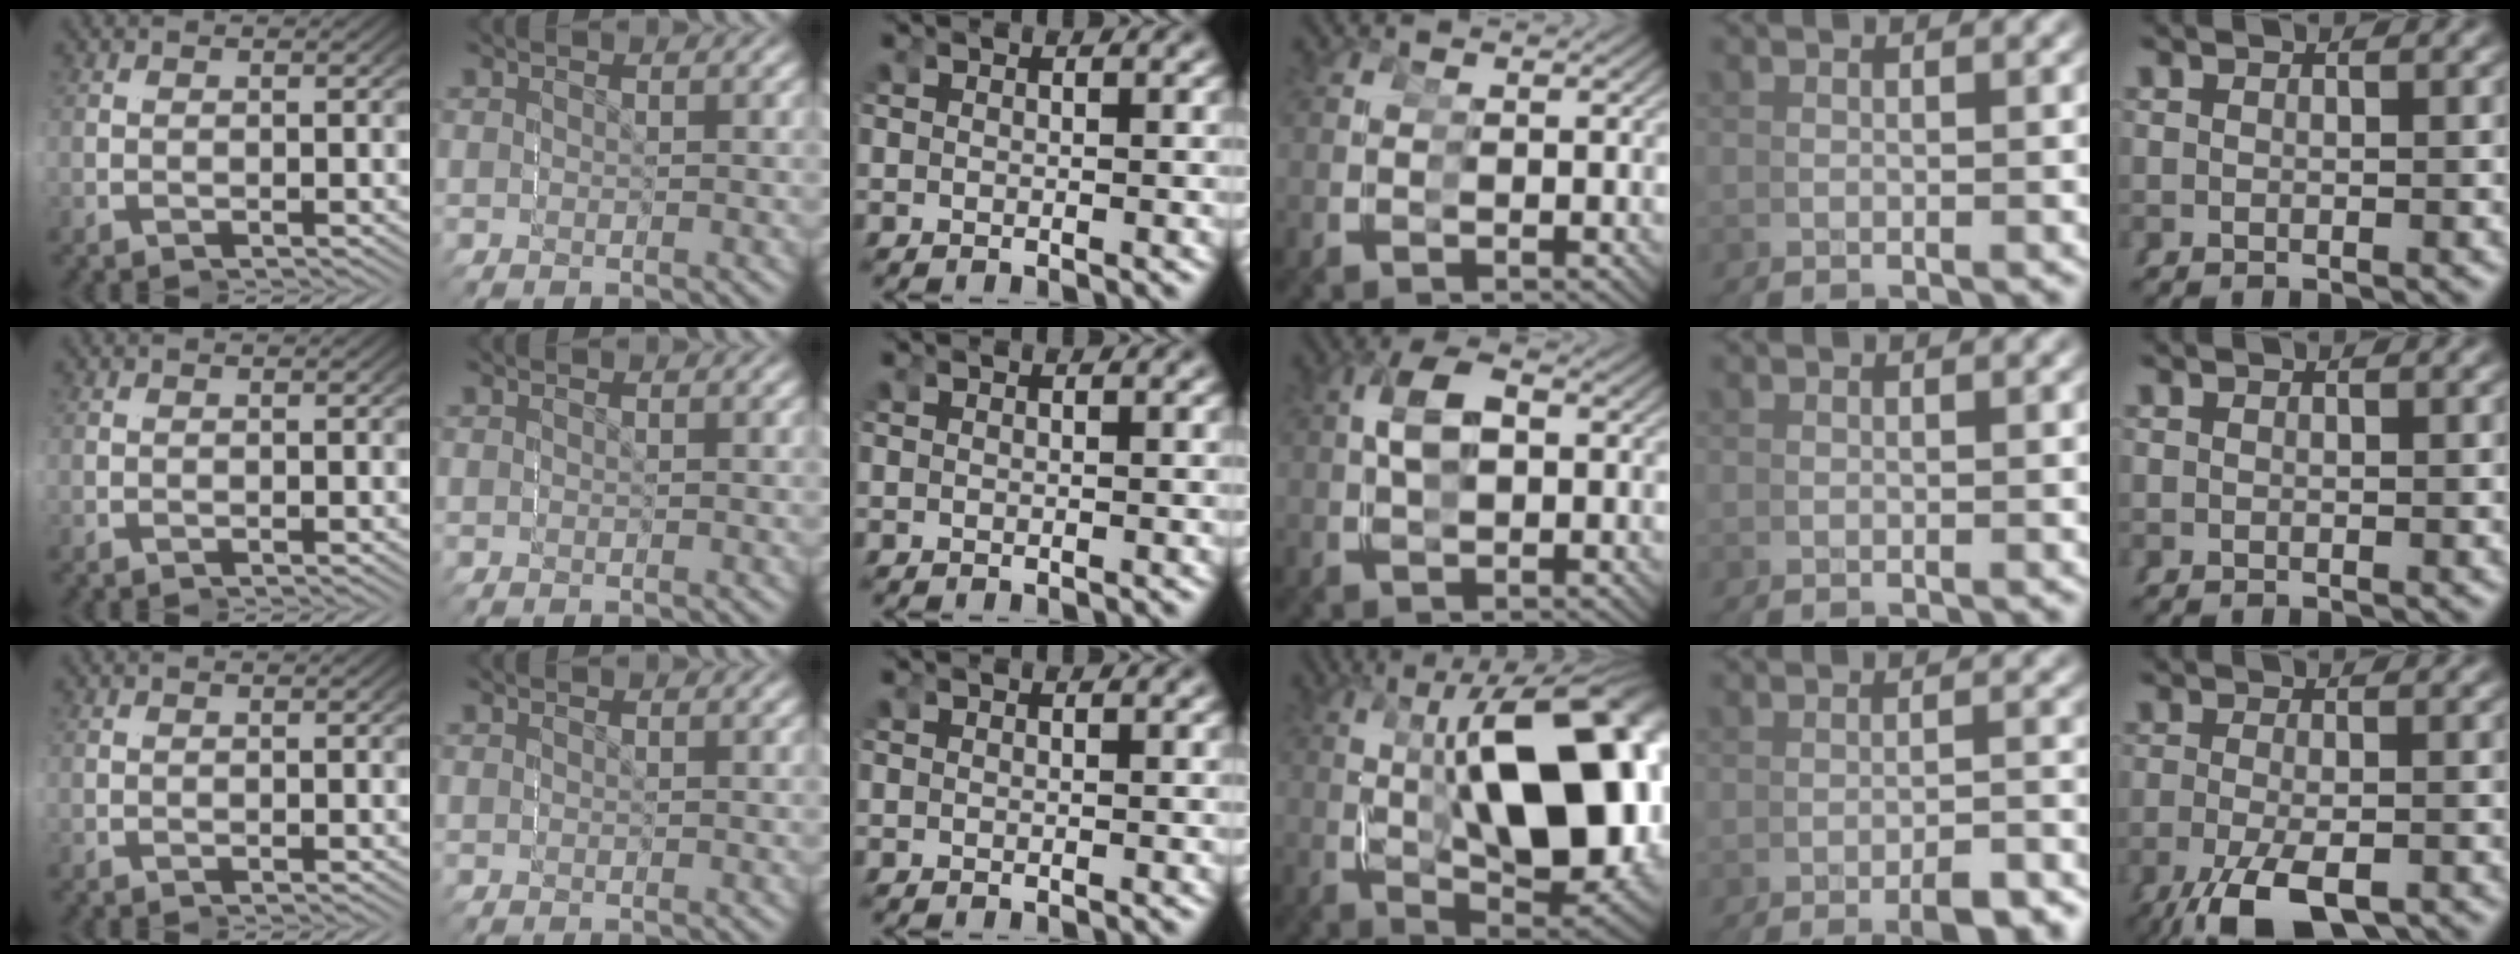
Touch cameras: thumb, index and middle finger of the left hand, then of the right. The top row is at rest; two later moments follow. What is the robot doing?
{"motion": "grasp_and_lifting", "object": "screwdriver"}